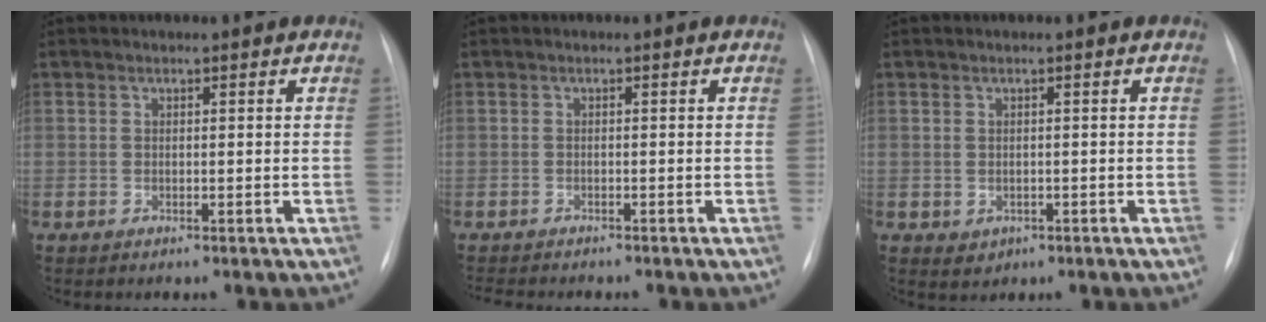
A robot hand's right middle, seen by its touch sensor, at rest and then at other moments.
{"total": 4.7, "force": [-4.2, 0.8, 2.0], "torque": [-0.029, -0.008, -0.058]}
{"total": 1.7, "force": [-0.5, 1.5, 0.6], "torque": [-0.010, -0.002, 0.004]}